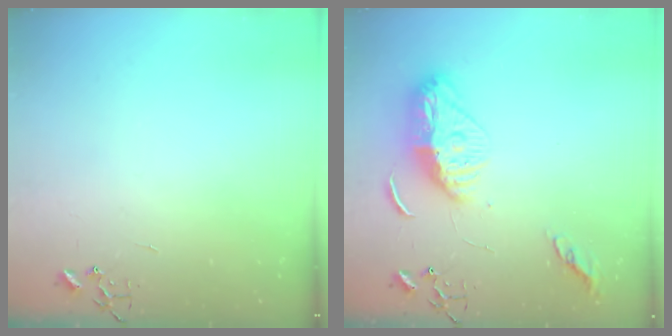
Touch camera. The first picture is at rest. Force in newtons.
{"total": 14.0, "press": 13.9, "slide": 1.4}